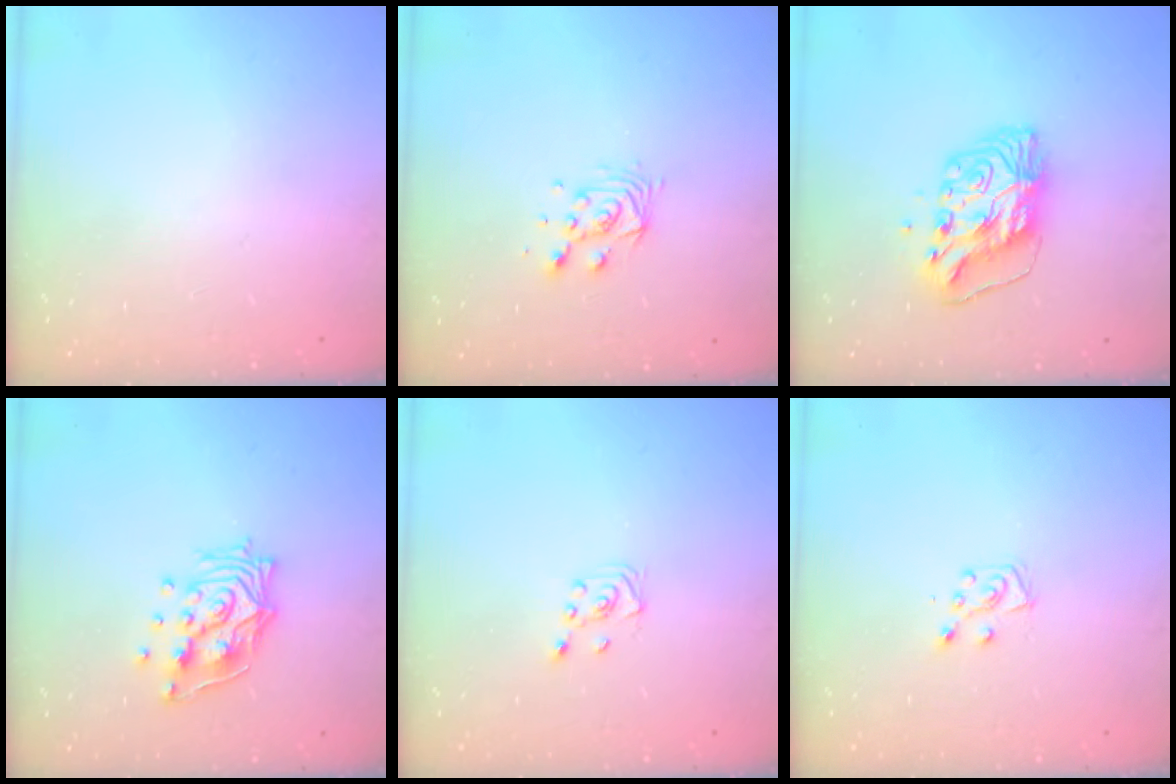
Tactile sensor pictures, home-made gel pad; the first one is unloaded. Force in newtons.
{"total": 6.4, "press": 6.4, "slide": 0.3}
{"total": 11.3, "press": 11.3, "slide": 1.1}
{"total": 13.3, "press": 13.3, "slide": 1.2}
{"total": 2.3, "press": 2.2, "slide": 0.8}
{"total": 6.3, "press": 6.3, "slide": 0.3}